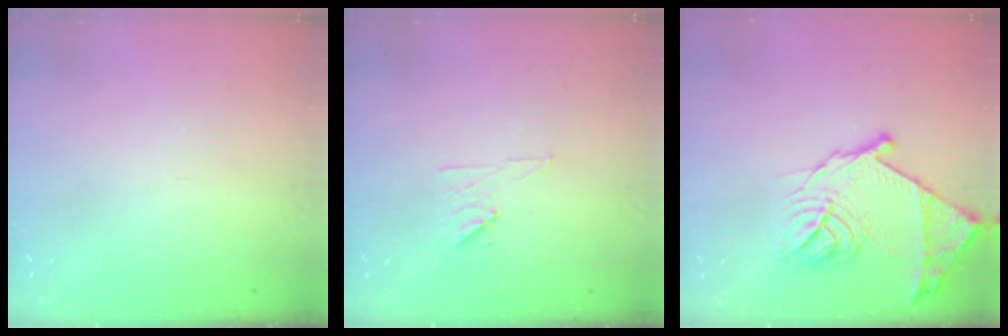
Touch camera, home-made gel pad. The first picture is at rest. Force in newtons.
{"total": 7.3, "press": 7.2, "slide": 1.3}
{"total": 19.1, "press": 19.0, "slide": 1.8}